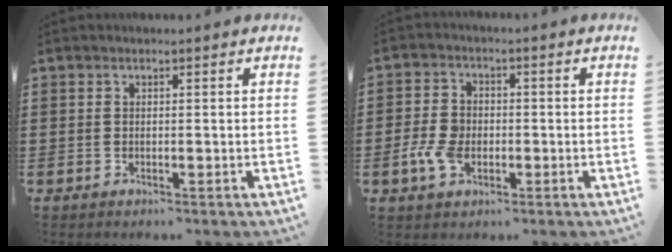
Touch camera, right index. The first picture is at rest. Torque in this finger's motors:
{"motor_torque": [0.83, 1.04, 0.16, 0.11]}